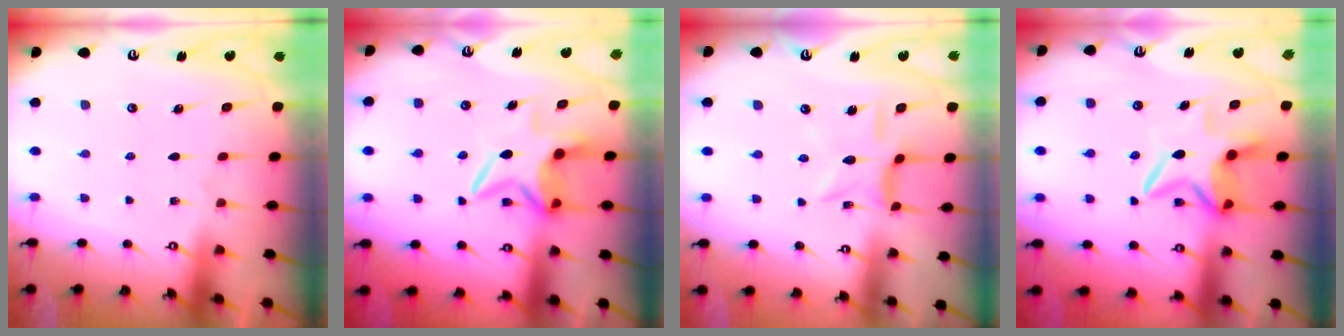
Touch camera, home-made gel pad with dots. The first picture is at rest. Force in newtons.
{"total": 7.0, "press": 7.0, "slide": 0.9}
{"total": 7.2, "press": 7.2, "slide": 0.6}
{"total": 7.4, "press": 7.3, "slide": 0.9}